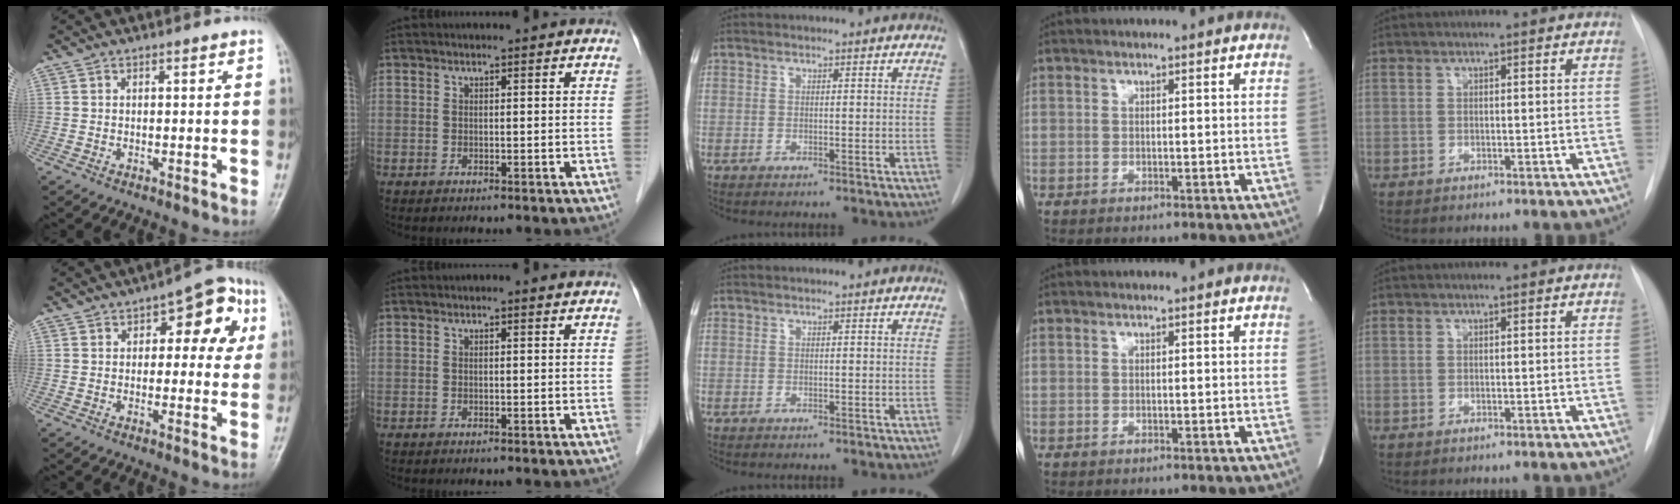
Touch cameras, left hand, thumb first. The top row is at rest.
{"thumb": {"total": 11.4, "force": [3.6, 6.2, 8.9], "torque": [-0.058, 0.013, 0.037]}, "index": {"total": 0.8, "force": [0.6, 0.1, 0.6], "torque": [-0.009, 0.006, 0.008]}}